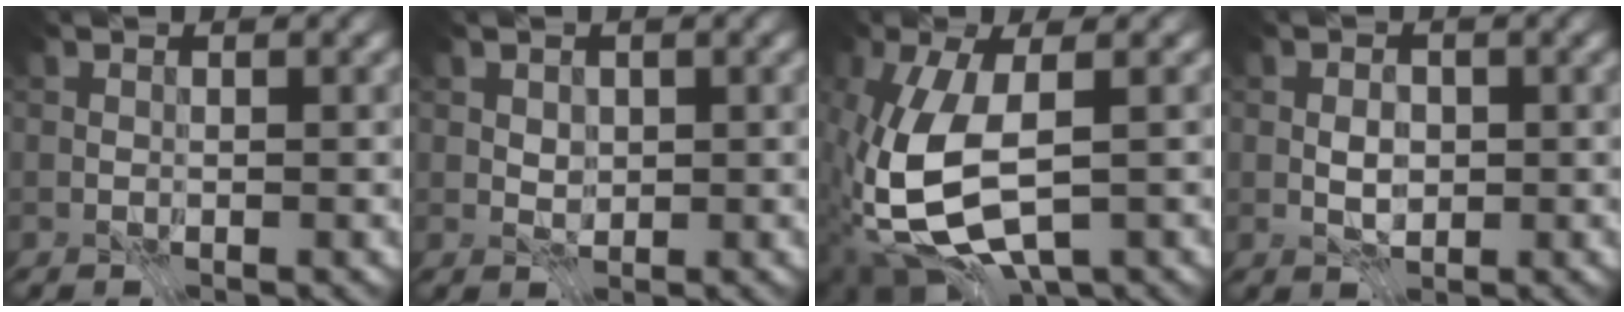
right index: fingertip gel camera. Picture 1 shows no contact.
{"total": 1.3, "force": [0.3, 1.0, 0.7], "torque": [-0.018, -0.007, 0.012]}
{"total": 10.8, "force": [-3.0, 5.4, 8.9], "torque": [-0.214, -0.025, -0.053]}
{"total": 1.6, "force": [-0.6, 1.0, 1.1], "torque": [-0.018, -0.002, -0.015]}